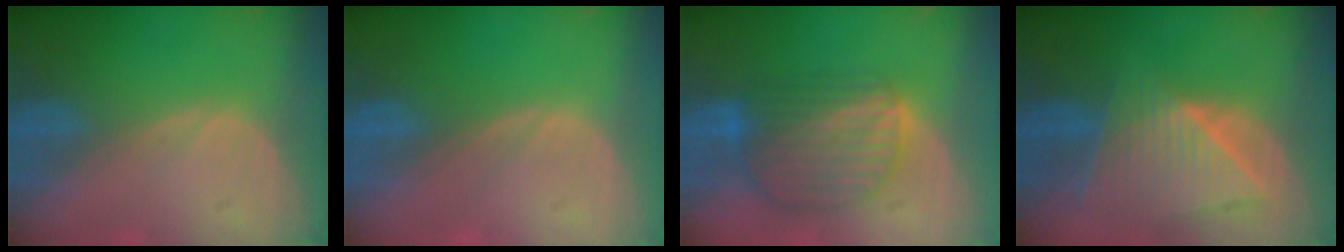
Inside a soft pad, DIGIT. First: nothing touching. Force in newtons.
{"total": 0.0}
{"total": 8.8, "press": 7.8, "slide": 4.2}
{"total": 9.2, "press": 8.2, "slide": 4.2}